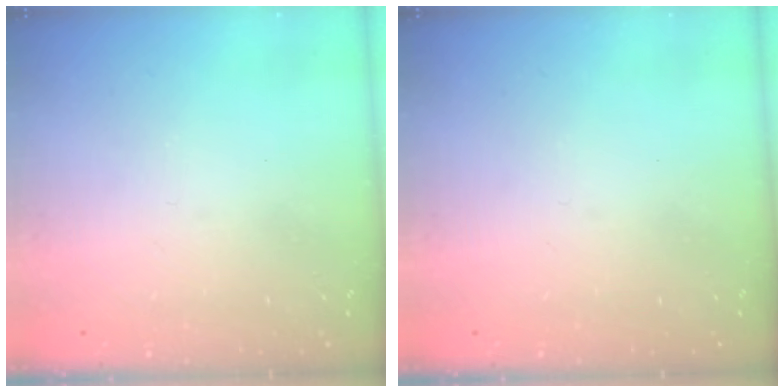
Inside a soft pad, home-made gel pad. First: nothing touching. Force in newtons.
{"total": 0.0}